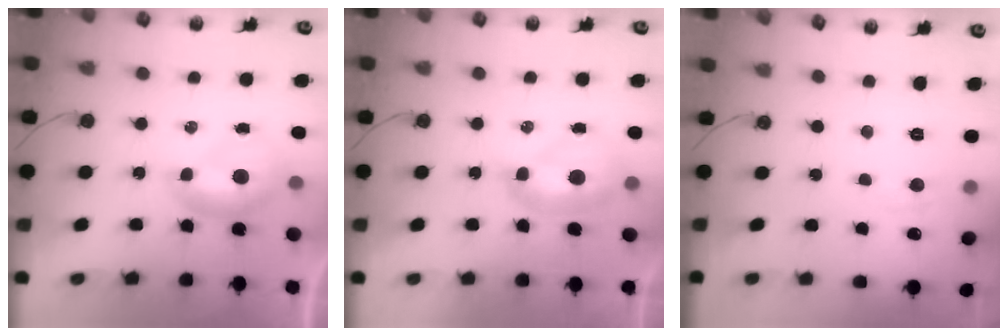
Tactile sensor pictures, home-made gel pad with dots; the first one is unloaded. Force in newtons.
{"total": 2.1, "press": 2.0, "slide": 0.7}
{"total": 0.7, "press": 0.6, "slide": 0.4}